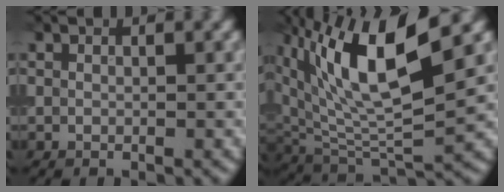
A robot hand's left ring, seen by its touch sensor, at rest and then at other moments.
{"total": 11.0, "force": [4.7, 4.0, 9.2], "torque": [-0.175, 0.005, 0.086]}